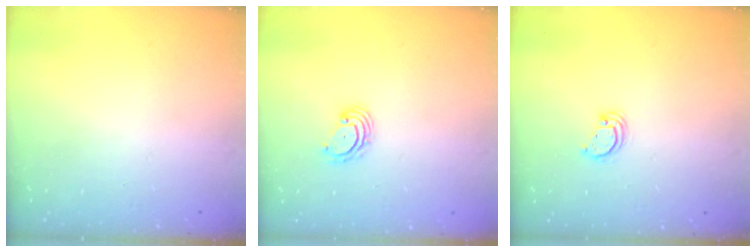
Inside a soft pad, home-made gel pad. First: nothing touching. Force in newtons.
{"total": 3.7, "press": 3.7, "slide": 0.4}
{"total": 3.5, "press": 3.5, "slide": 0.3}